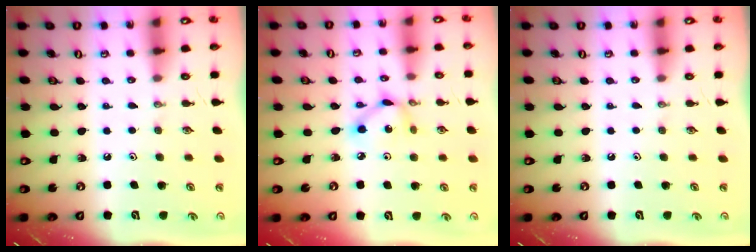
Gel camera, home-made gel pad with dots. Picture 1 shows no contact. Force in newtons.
{"total": 6.2, "press": 6.2, "slide": 0.2}
{"total": 0.0}